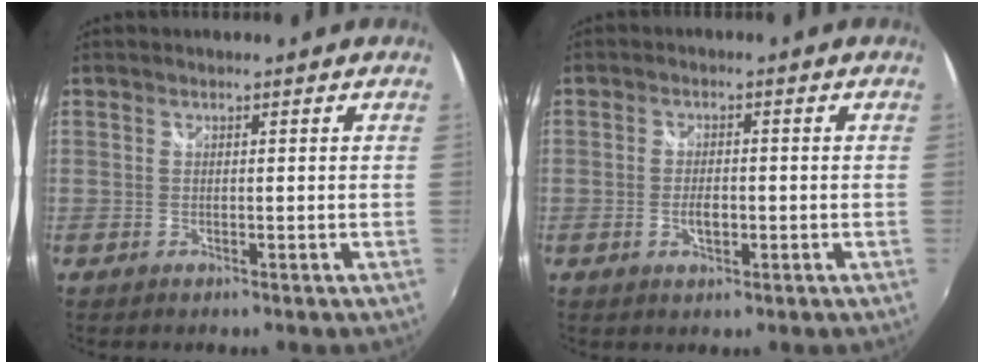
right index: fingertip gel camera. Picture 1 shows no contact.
{"total": 3.2, "force": [-0.9, 1.5, 2.6], "torque": [-0.050, -0.001, -0.017]}